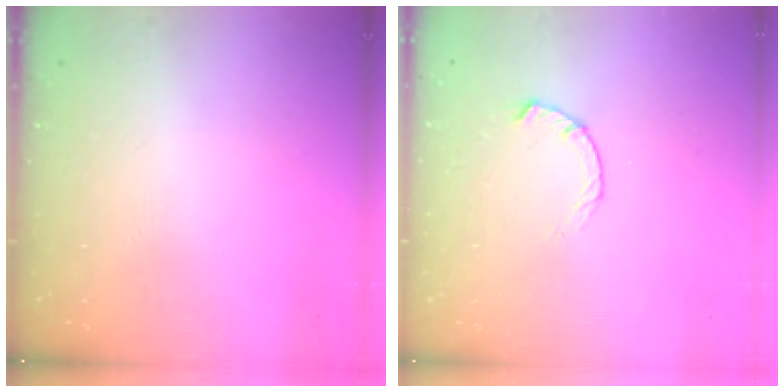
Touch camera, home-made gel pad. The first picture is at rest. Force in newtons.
{"total": 1.8, "press": 1.8, "slide": 0.3}